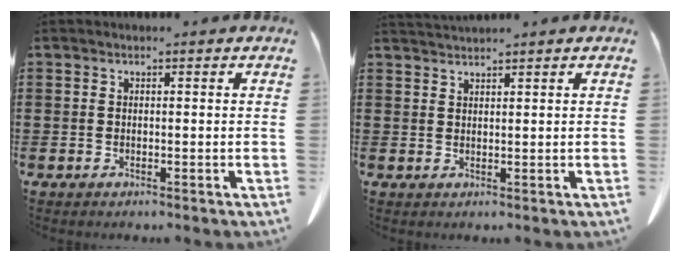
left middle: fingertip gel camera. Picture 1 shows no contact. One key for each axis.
{"total": 1.4, "fx": 1.4, "fy": -0.1, "fz": 0.1, "tx": -0.005, "ty": -0.001, "tz": 0.028}